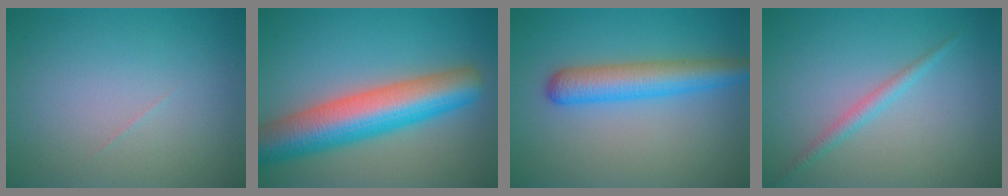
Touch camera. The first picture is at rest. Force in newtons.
{"total": 9.6, "press": 9.6, "slide": 0.3}
{"total": 4.8, "press": 4.8, "slide": 0.2}
{"total": 1.6, "press": 1.6, "slide": 0.1}